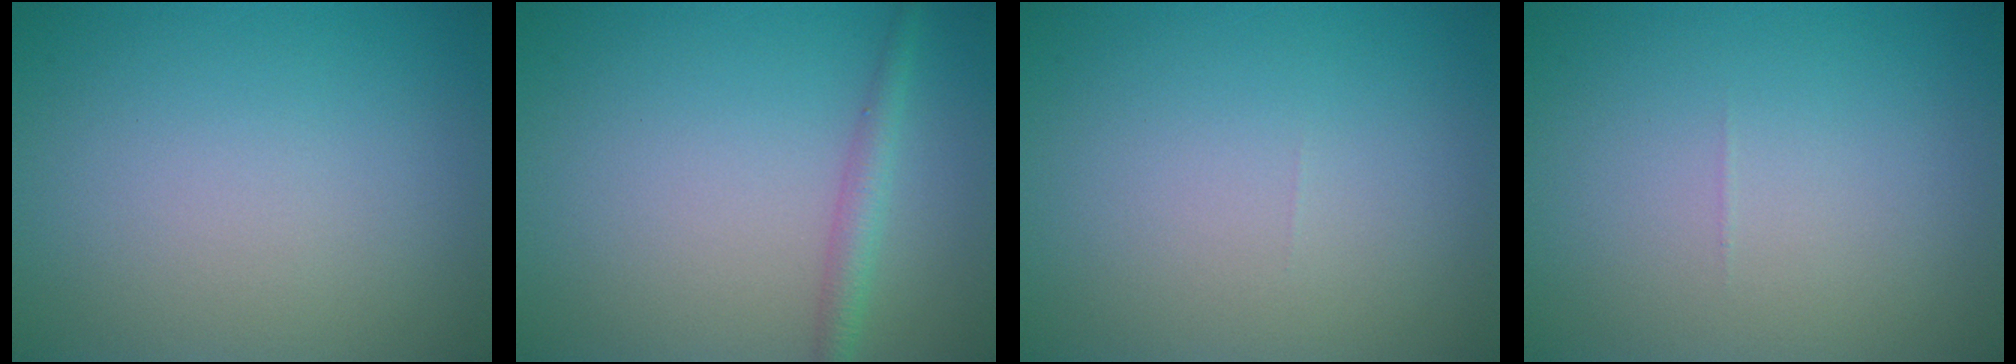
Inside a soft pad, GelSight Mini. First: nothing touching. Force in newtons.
{"total": 2.0, "press": 2.0, "slide": 0.0}
{"total": 0.0}
{"total": 0.0}